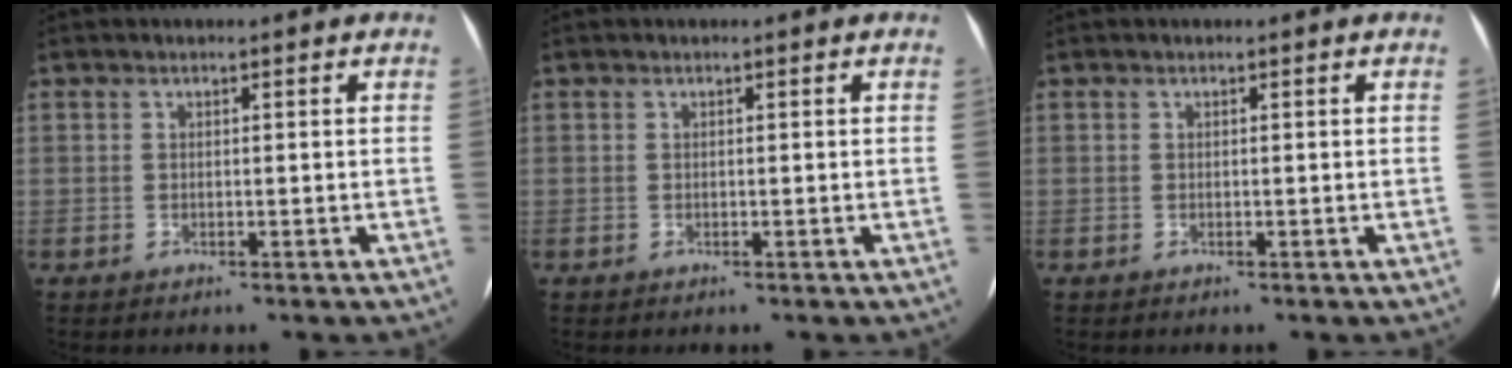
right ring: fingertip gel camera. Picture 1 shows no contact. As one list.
[{"total": 0.0}, {"total": 0.0}]